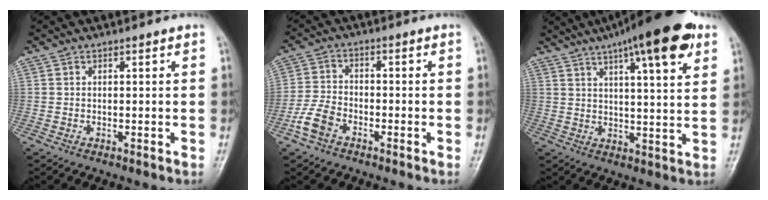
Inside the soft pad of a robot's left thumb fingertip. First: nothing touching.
{"total": 5.6, "force": [-3.3, 3.4, 2.9], "torque": [-0.064, 0.015, -0.071]}
{"total": 17.4, "force": [9.9, 4.1, 13.7], "torque": [-0.188, -0.018, 0.143]}